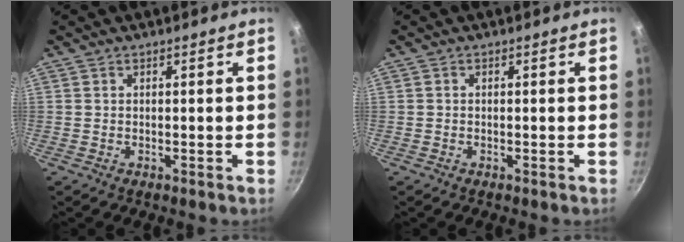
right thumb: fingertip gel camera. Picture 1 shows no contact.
{"total": 0.0}